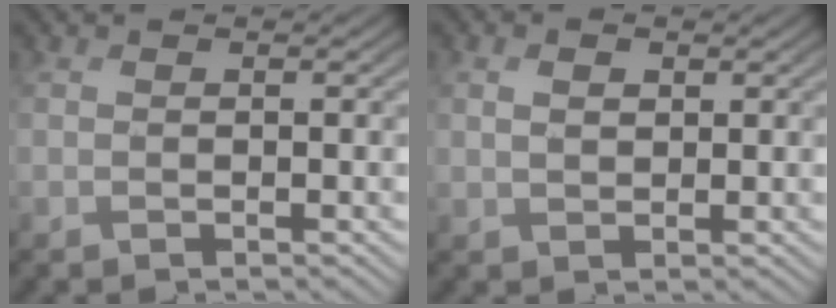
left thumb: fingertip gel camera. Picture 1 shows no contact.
{"total": 1.6, "force": [1.2, 1.1, 0.2], "torque": [-0.009, 0.007, 0.026]}